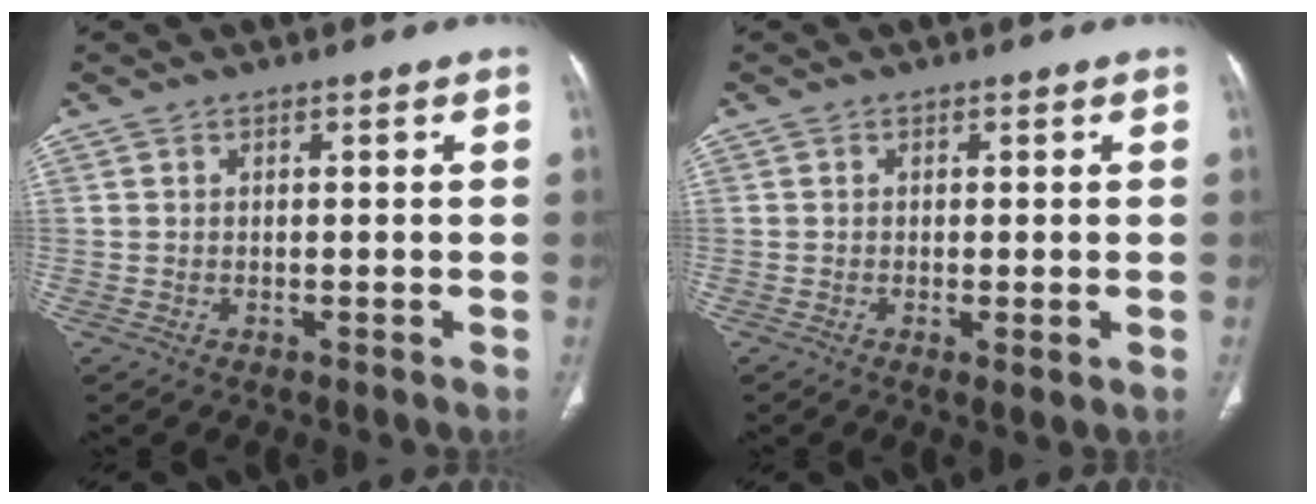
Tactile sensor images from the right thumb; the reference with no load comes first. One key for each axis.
{"total": 1.5, "fx": -0.3, "fy": 0.2, "fz": 1.5, "tx": -0.033, "ty": -0.009, "tz": -0.007}